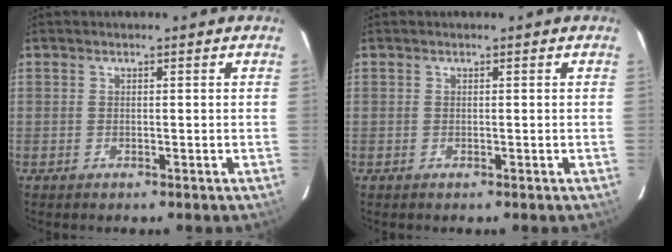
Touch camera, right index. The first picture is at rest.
{"total": 0.0}